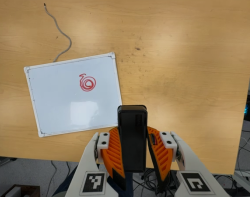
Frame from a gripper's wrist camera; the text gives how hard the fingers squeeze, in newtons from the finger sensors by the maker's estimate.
{"total": 8.6, "left": 7.5, "right": 9.8}